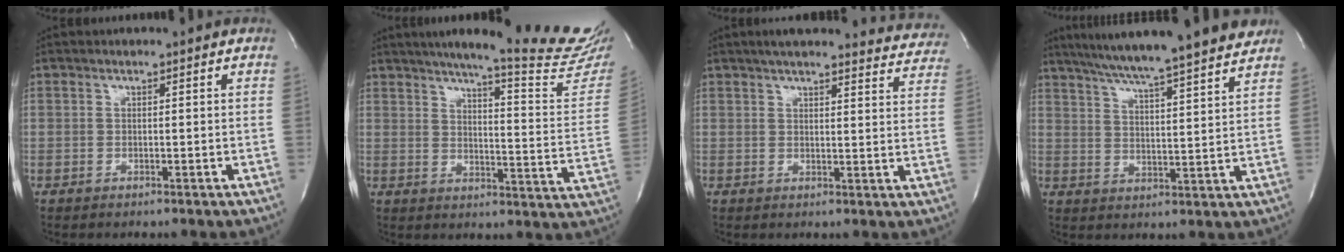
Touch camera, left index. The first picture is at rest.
{"total": 24.0, "force": [21.1, -0.1, 11.5], "torque": [-0.167, -0.094, 0.254]}
{"total": 18.8, "force": [17.5, 3.1, 6.1], "torque": [-0.071, -0.024, 0.195]}
{"total": 19.0, "force": [16.7, -0.2, 9.0], "torque": [-0.149, 0.001, 0.233]}